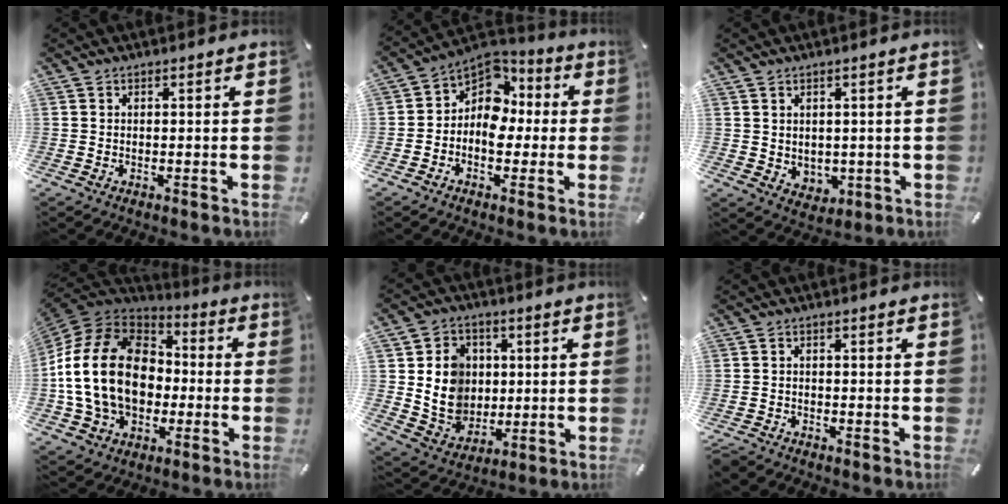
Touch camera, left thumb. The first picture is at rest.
{"total": 9.6, "force": [-0.7, 8.6, 4.2], "torque": [-0.080, -0.005, -0.014]}
{"total": 3.8, "force": [2.2, 3.1, 0.2], "torque": [0.003, -0.015, 0.040]}
{"total": 21.0, "force": [-1.9, 16.0, 13.5], "torque": [-0.306, 0.024, -0.036]}
{"total": 11.2, "force": [1.5, 10.3, 4.1], "torque": [-0.091, -0.005, 0.036]}
{"total": 1.9, "force": [-1.7, 0.8, 0.4], "torque": [-0.015, 0.006, -0.037]}